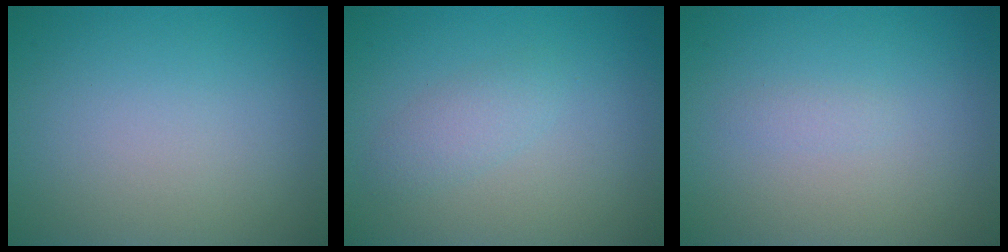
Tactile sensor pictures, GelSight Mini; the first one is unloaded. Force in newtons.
{"total": 1.6, "press": 1.6, "slide": 0.1}
{"total": 0.6, "press": 0.6, "slide": 0.1}